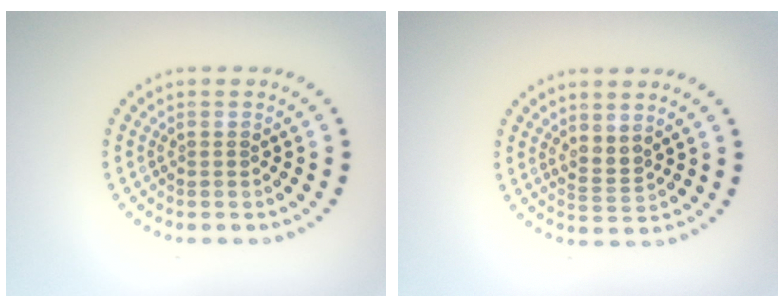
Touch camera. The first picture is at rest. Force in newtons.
{"total": 1.9, "press": 1.3, "slide": 1.3}